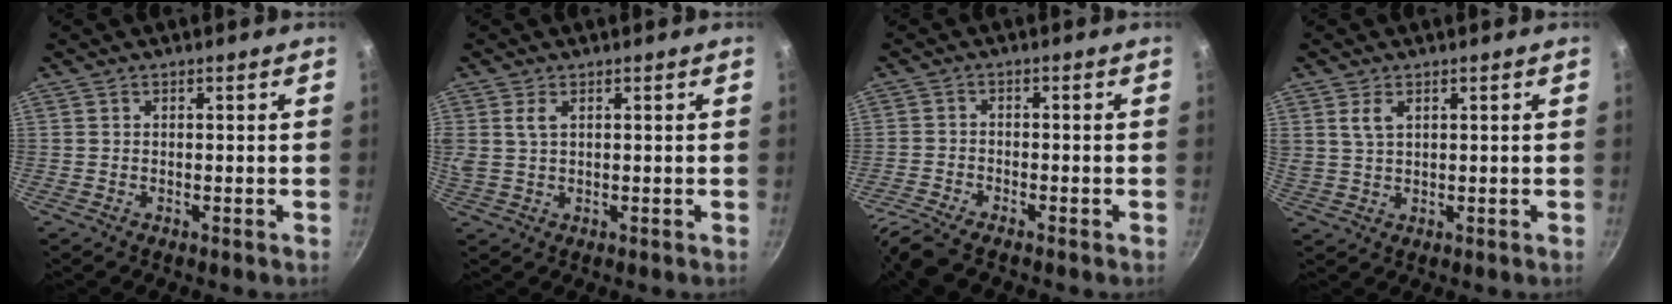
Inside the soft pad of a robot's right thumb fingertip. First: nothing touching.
{"total": 3.6, "force": [1.3, 1.7, 2.9], "torque": [-0.060, 0.002, 0.028]}
{"total": 6.1, "force": [-4.9, 1.4, 3.4], "torque": [-0.088, 0.014, -0.102]}
{"total": 3.7, "force": [1.7, 1.9, 2.7], "torque": [-0.049, -0.005, 0.037]}